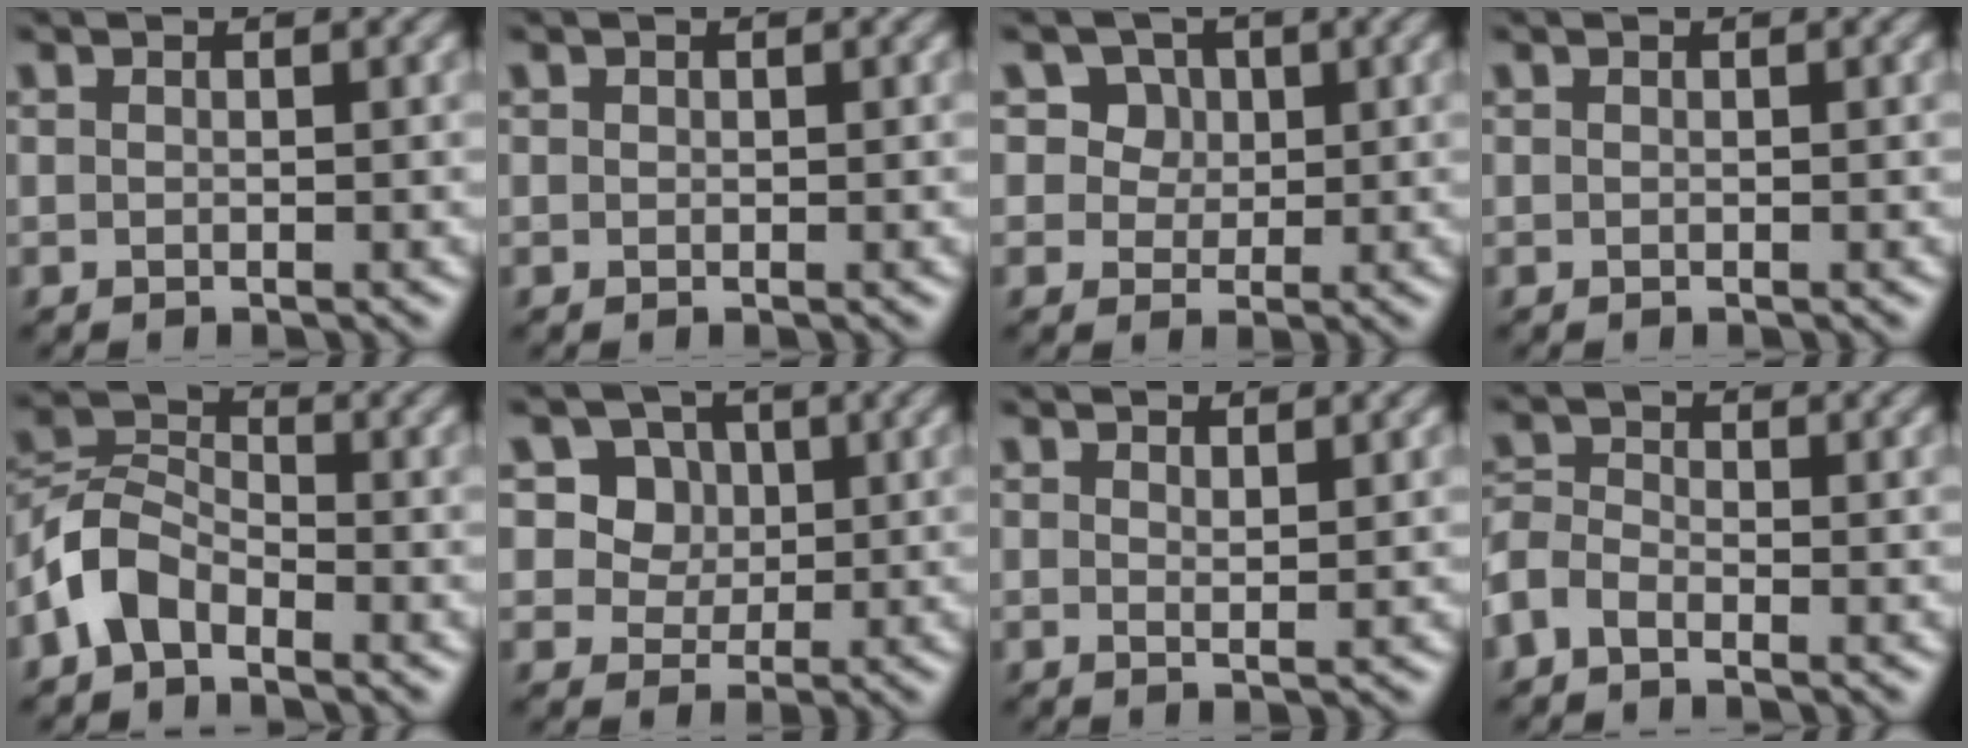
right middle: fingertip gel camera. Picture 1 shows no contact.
{"total": 0.0}
{"total": 5.7, "force": [2.9, 4.3, 2.4], "torque": [-0.042, 0.006, 0.037]}
{"total": 0.0}
{"total": 4.6, "force": [-2.7, 2.8, 2.5], "torque": [-0.056, 0.011, -0.068]}
{"total": 6.0, "force": [2.5, 4.8, 2.5], "torque": [-0.045, 0.004, 0.037]}
{"total": 0.9, "force": [0.6, 0.1, 0.6], "torque": [-0.013, -0.002, 0.012]}
{"total": 3.0, "force": [-1.7, 1.7, 1.8], "torque": [-0.043, 0.006, -0.048]}